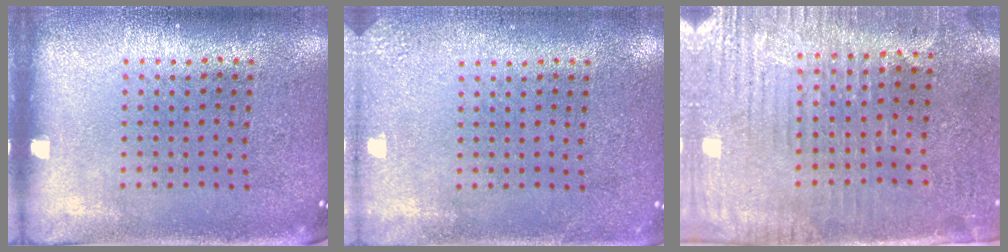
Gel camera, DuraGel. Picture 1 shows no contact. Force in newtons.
{"total": 1.9, "press": 1.9, "slide": 0.2}
{"total": 3.1, "press": 2.6, "slide": 1.6}